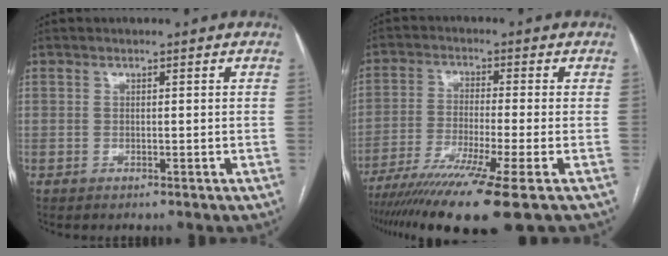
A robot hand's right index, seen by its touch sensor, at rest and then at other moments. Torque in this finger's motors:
{"motor_torque": [1.09, -1.04, 1.05, 0.21]}